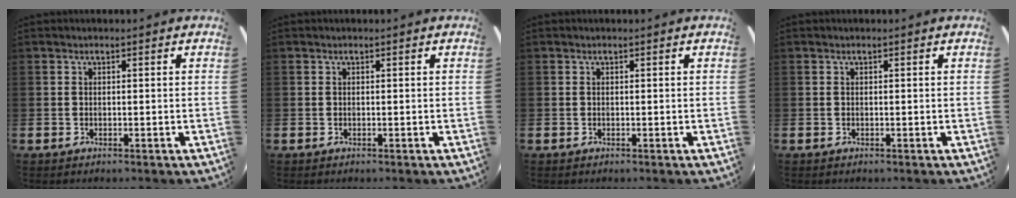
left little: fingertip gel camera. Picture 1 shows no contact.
{"total": 0.0}
{"total": 0.0}
{"total": 0.0}